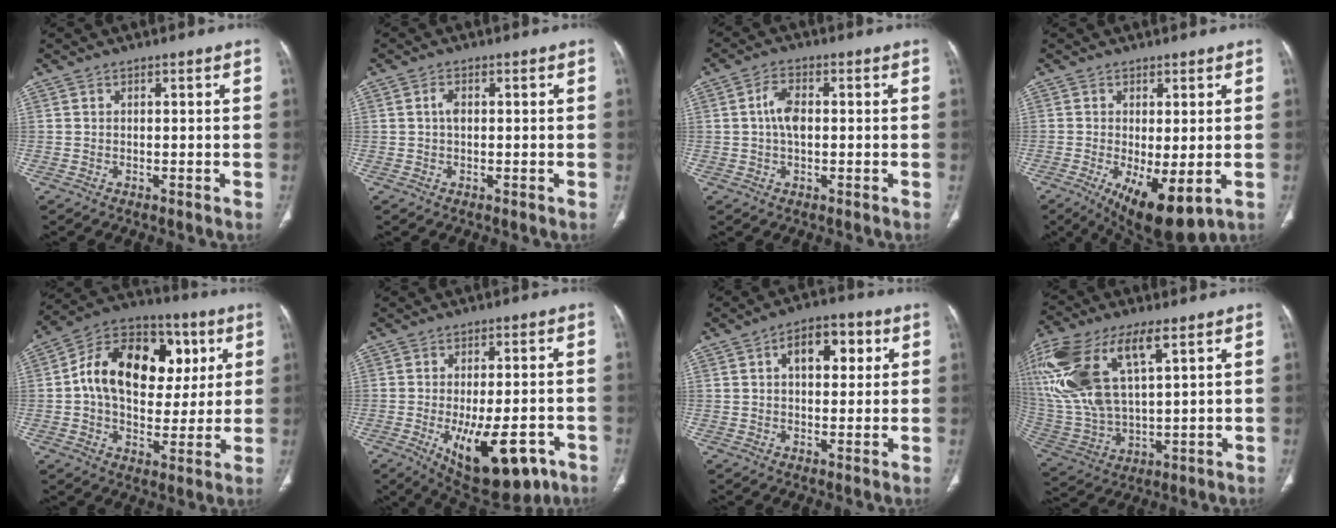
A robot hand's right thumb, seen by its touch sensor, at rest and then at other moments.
{"total": 1.9, "force": [0.2, 1.1, 1.5], "torque": [-0.030, 0.005, 0.002]}
{"total": 4.9, "force": [0.3, 2.7, 4.1], "torque": [-0.082, 0.009, 0.003]}
{"total": 10.4, "force": [-3.1, 3.8, 9.2], "torque": [-0.146, -0.023, -0.037]}
{"total": 21.9, "force": [4.4, 14.6, 15.7], "torque": [-0.223, 0.015, 0.063]}
{"total": 16.2, "force": [-6.7, 7.0, 12.9], "torque": [-0.171, 0.006, -0.079]}
{"total": 9.1, "force": [2.9, 5.2, 6.9], "torque": [-0.070, 0.010, 0.039]}
{"total": 23.5, "force": [9.6, 10.4, 18.7], "torque": [-0.426, -0.009, 0.193]}